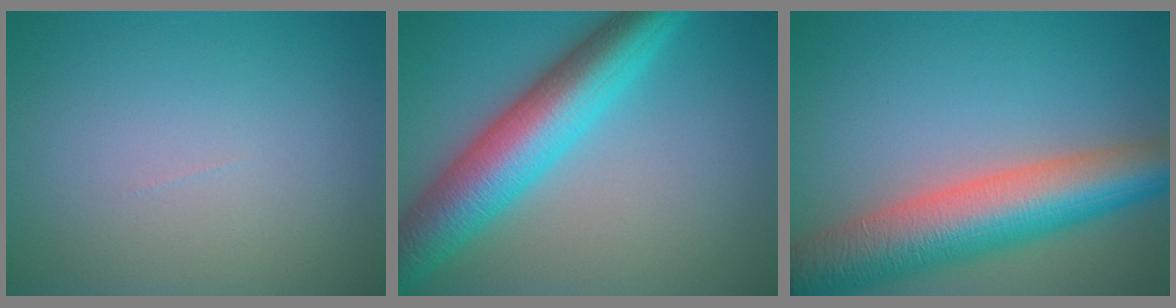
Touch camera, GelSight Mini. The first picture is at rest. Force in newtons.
{"total": 9.3, "press": 9.3, "slide": 0.1}
{"total": 10.0, "press": 10.0, "slide": 0.4}